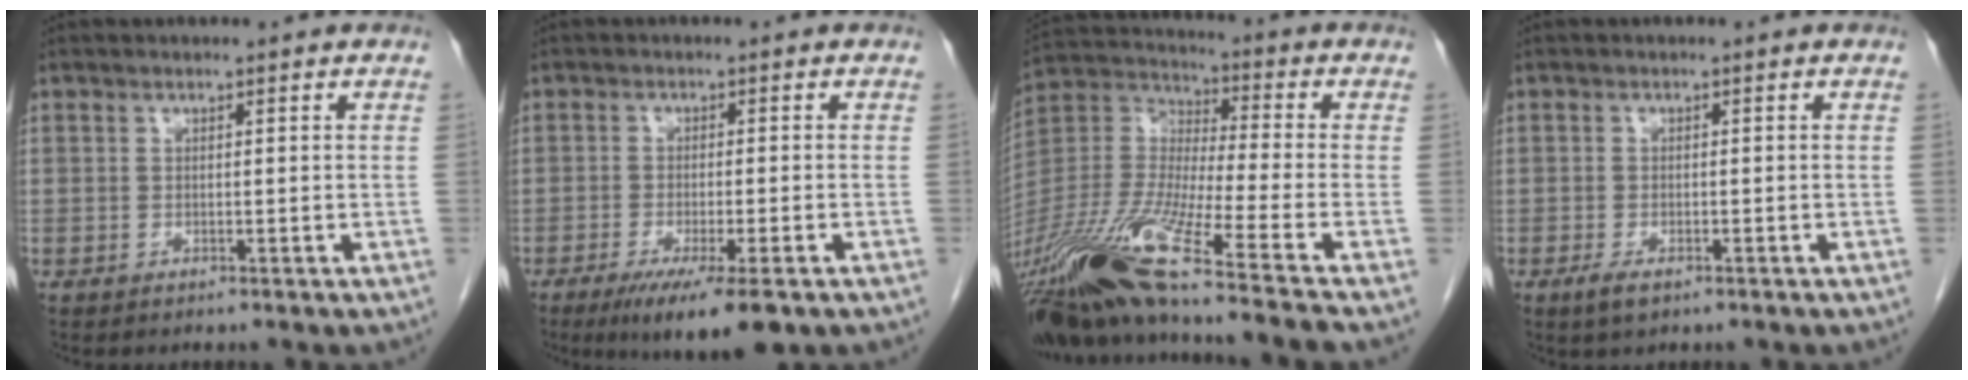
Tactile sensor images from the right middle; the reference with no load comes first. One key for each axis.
{"total": 9.1, "fx": -5.7, "fy": 1.1, "fz": 7.0, "tx": -0.105, "ty": -0.022, "tz": -0.087}
{"total": 21.8, "fx": -16.1, "fy": -1.4, "fz": 14.6, "tx": -0.331, "ty": -0.035, "tz": -0.303}
{"total": 2.3, "fx": -1.3, "fy": 0.9, "fz": 1.6, "tx": -0.036, "ty": -0.002, "tz": -0.019}